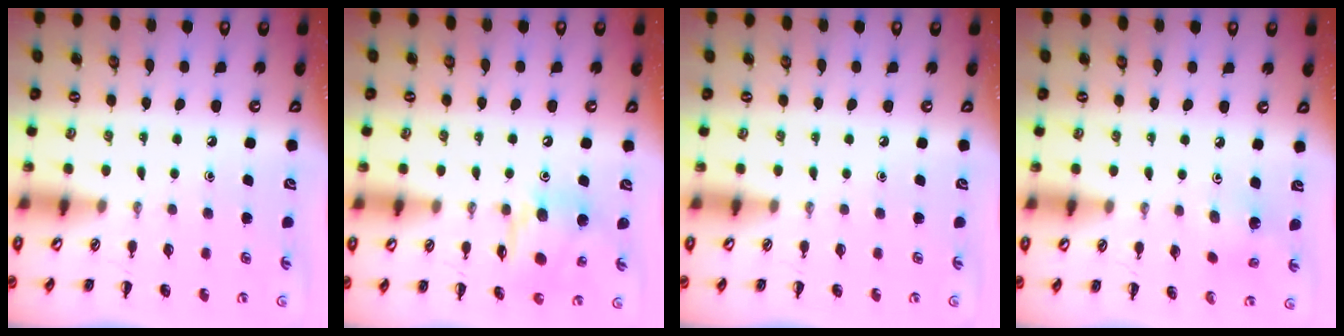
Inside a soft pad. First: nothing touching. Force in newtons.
{"total": 13.9, "press": 13.6, "slide": 3.0}
{"total": 0.0}
{"total": 2.1, "press": 2.0, "slide": 0.5}